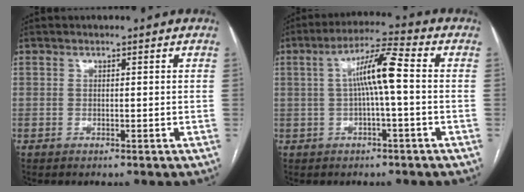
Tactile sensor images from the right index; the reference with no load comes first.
{"total": 7.5, "force": [0.2, 0.2, 7.5], "torque": [-0.135, 0.021, 0.001]}